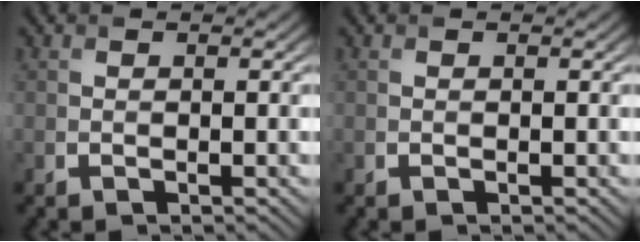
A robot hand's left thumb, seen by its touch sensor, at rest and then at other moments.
{"total": 0.0}